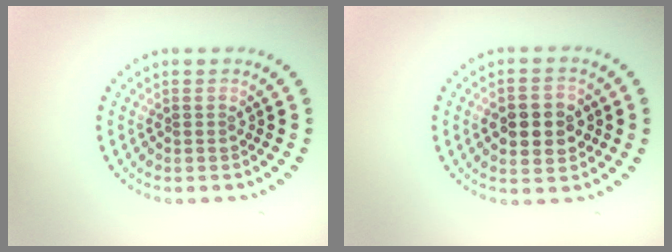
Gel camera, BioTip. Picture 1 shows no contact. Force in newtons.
{"total": 4.5, "press": 4.5, "slide": 0.3}